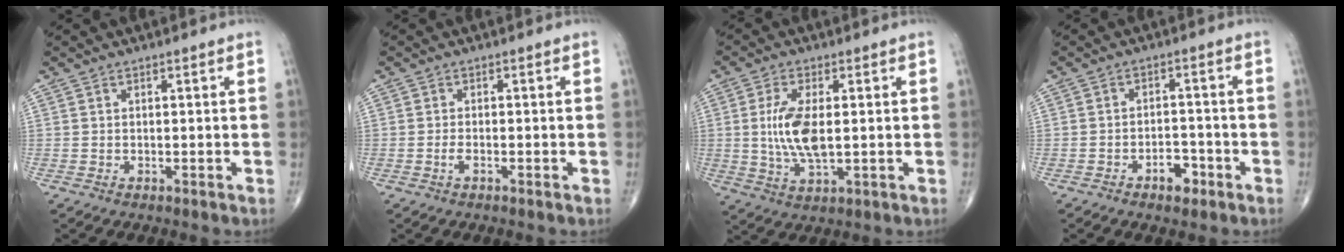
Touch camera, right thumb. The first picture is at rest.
{"total": 1.1, "force": [-0.5, 0.4, 0.9], "torque": [-0.021, 0.001, -0.011]}
{"total": 9.1, "force": [0.4, 3.8, 8.3], "torque": [-0.176, -0.012, 0.012]}
{"total": 4.2, "force": [-2.4, 2.4, 2.5], "torque": [-0.021, 0.020, -0.036]}